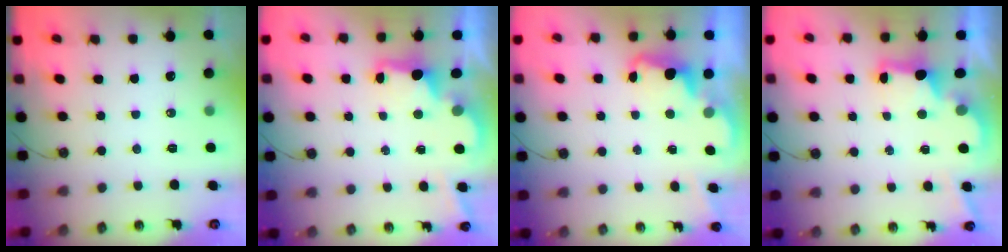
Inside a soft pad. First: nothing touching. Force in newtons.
{"total": 2.5, "press": 2.4, "slide": 0.7}
{"total": 1.5, "press": 1.4, "slide": 0.7}
{"total": 2.7, "press": 2.6, "slide": 0.7}